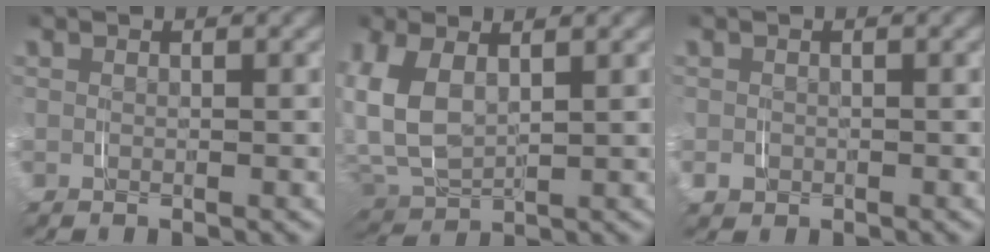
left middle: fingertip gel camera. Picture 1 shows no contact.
{"total": 9.1, "force": [1.6, 7.2, 5.4], "torque": [-0.171, -0.015, 0.033]}
{"total": 1.6, "force": [-0.6, 1.3, 0.5], "torque": [-0.014, -0.009, -0.007]}